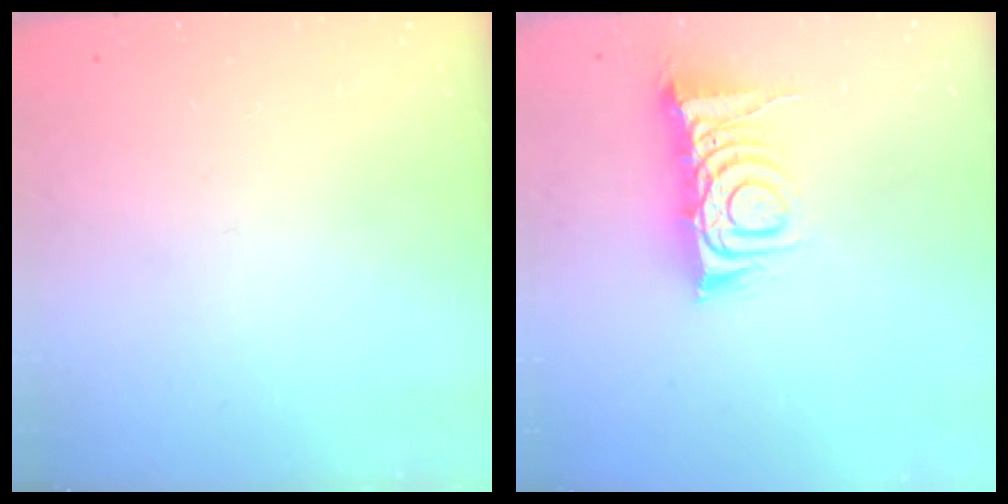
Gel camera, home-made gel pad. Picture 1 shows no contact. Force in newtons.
{"total": 9.8, "press": 9.8, "slide": 1.1}